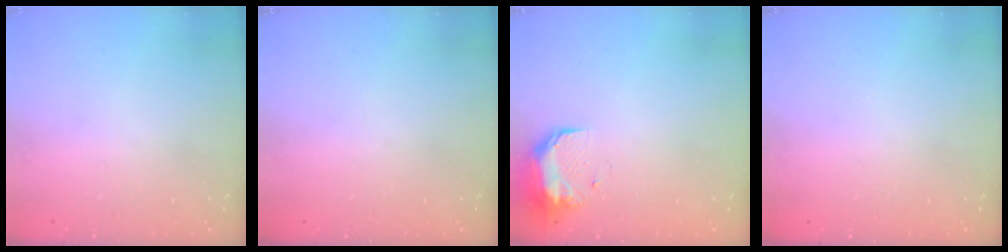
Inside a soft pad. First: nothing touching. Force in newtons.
{"total": 15.1, "press": 2.1, "slide": 14.9}
{"total": 9.1, "press": 9.0, "slide": 1.5}
{"total": 0.0}